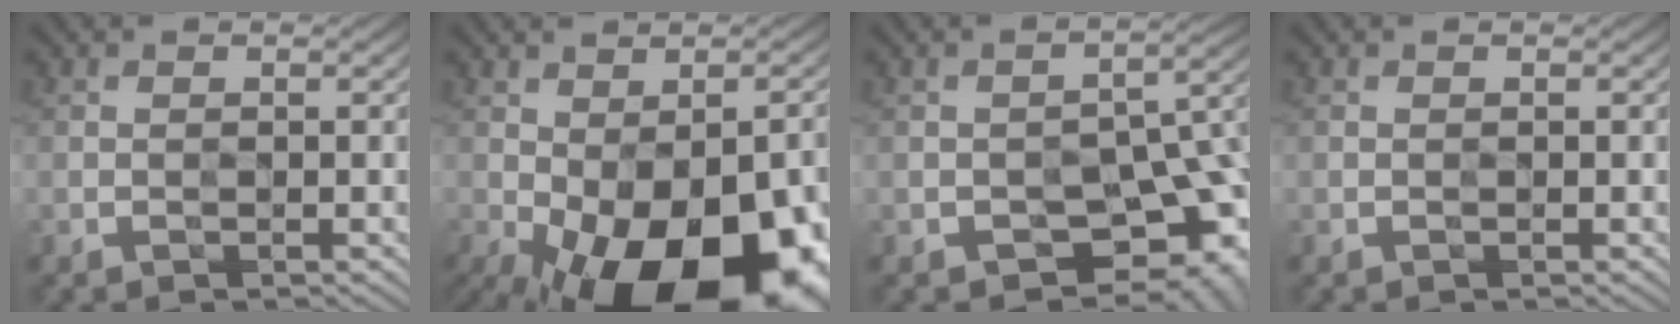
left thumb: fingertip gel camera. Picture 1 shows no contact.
{"total": 21.2, "force": [-10.1, 11.8, 14.5], "torque": [-0.201, -0.061, -0.102]}
{"total": 9.9, "force": [-5.1, 5.4, 6.6], "torque": [-0.069, -0.014, -0.072]}
{"total": 0.0}